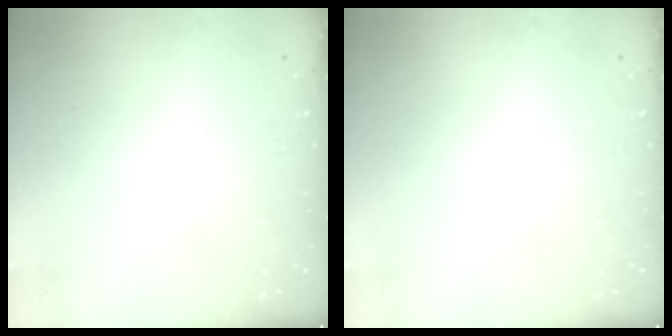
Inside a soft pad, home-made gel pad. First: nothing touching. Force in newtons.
{"total": 0.0}